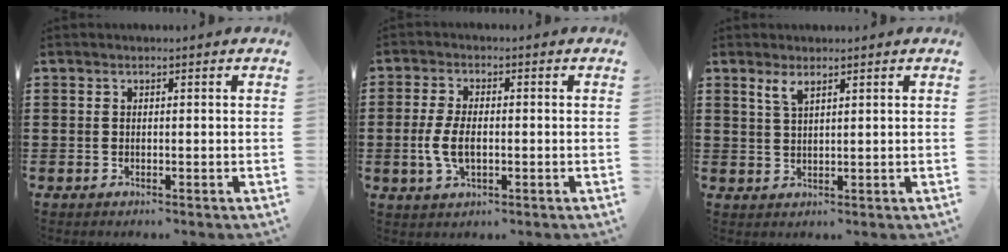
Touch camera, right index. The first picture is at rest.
{"total": 5.2, "force": [-0.7, 2.5, 4.5], "torque": [-0.107, -0.006, -0.019]}
{"total": 2.2, "force": [1.6, 0.5, 1.5], "torque": [-0.033, 0.000, 0.028]}